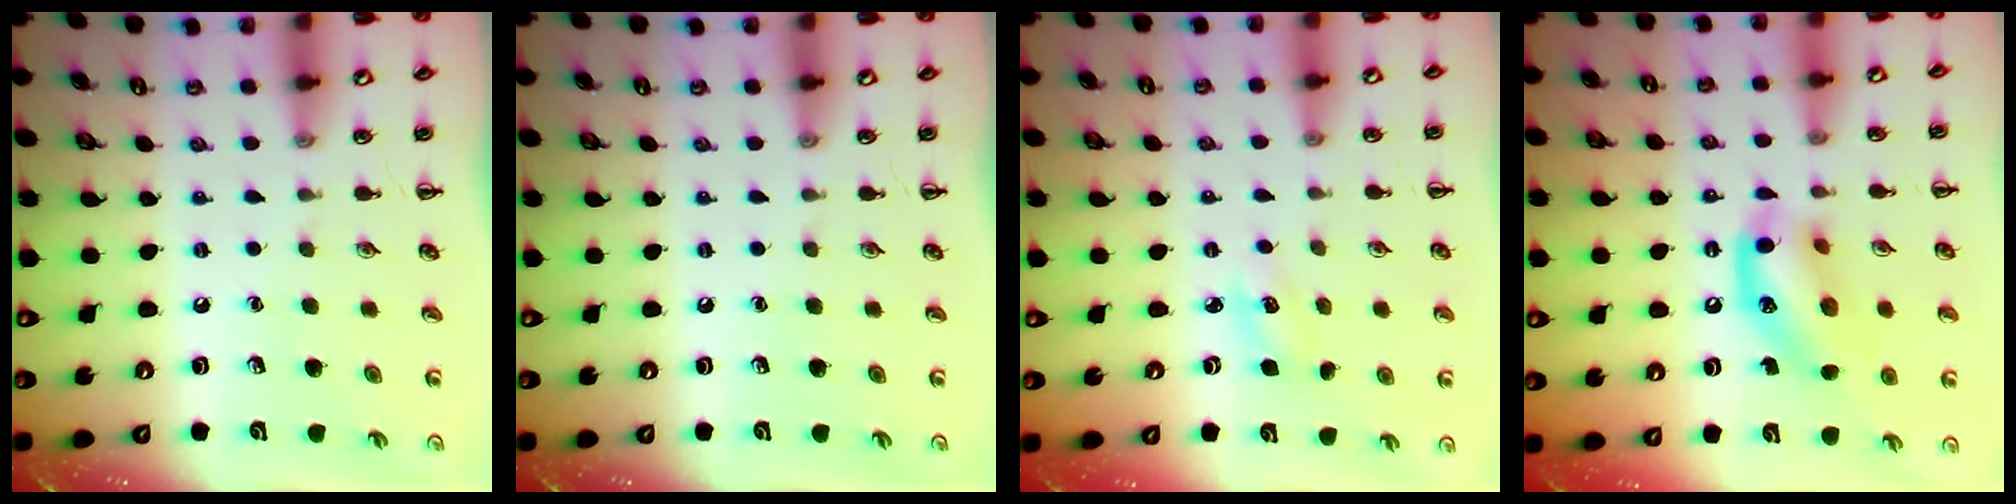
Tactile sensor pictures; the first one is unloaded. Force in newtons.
{"total": 0.0}
{"total": 3.5, "press": 3.4, "slide": 1.0}
{"total": 14.1, "press": 13.8, "slide": 3.0}